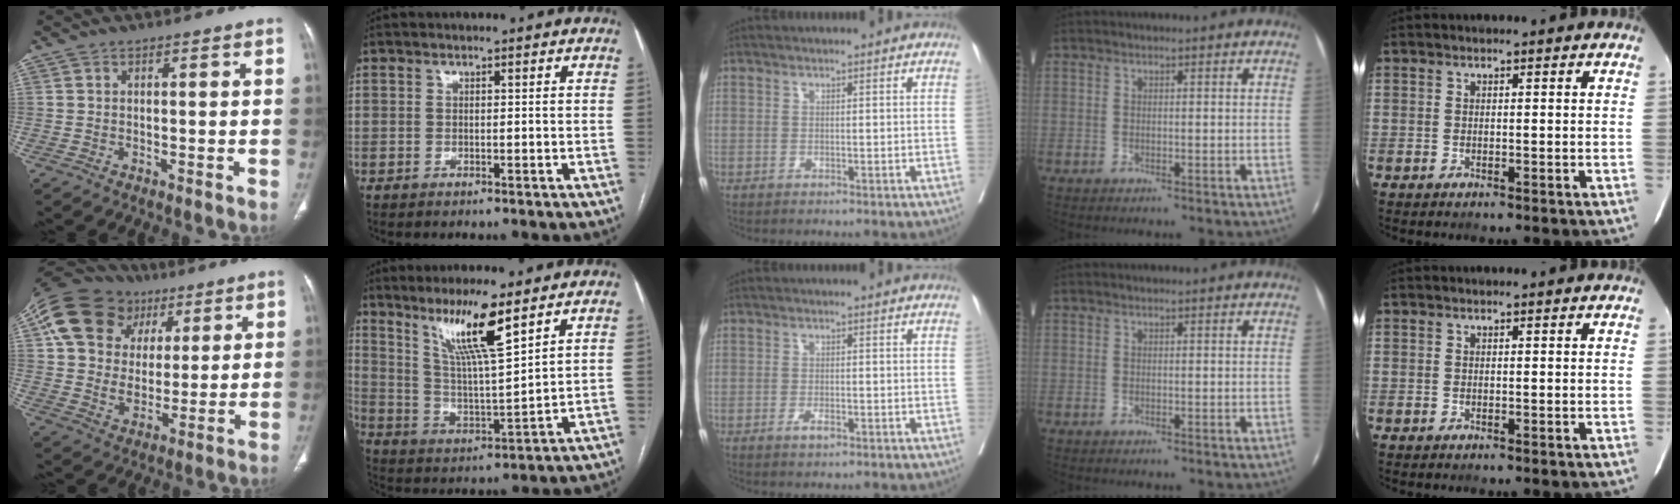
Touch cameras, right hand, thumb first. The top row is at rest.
{"thumb": {"total": 20.8, "force": [8.0, 16.2, 10.3], "torque": [-0.172, 0.017, 0.144]}, "index": {"total": 11.1, "force": [7.3, 0.1, 8.4], "torque": [-0.158, -0.009, 0.139]}, "middle": {"total": 1.8, "force": [-1.0, 0.6, 1.4], "torque": [-0.023, 0.000, -0.015]}}